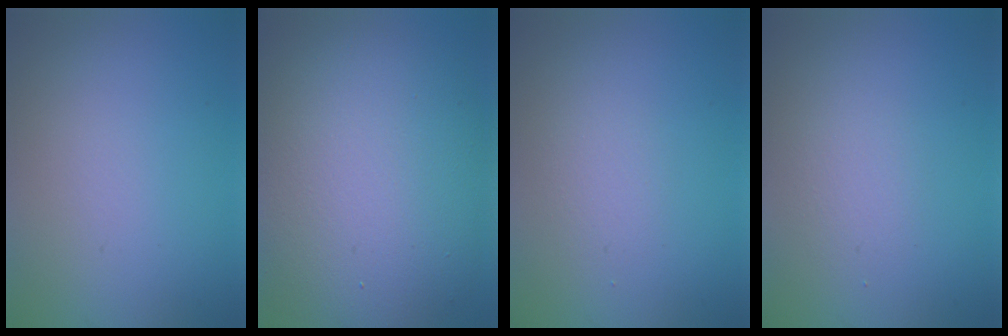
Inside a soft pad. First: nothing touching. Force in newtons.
{"total": 13.3, "press": 13.3, "slide": 0.5}
{"total": 1.1, "press": 1.1, "slide": 0.0}
{"total": 1.3, "press": 1.3, "slide": 0.0}